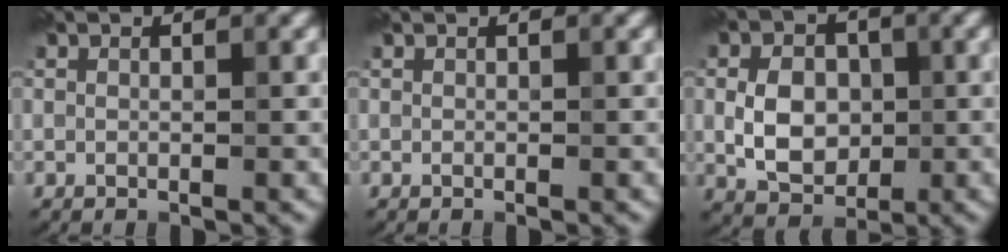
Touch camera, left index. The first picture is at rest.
{"total": 0.0}
{"total": 4.7, "force": [-0.1, 3.5, 3.0], "torque": [-0.054, -0.002, -0.001]}